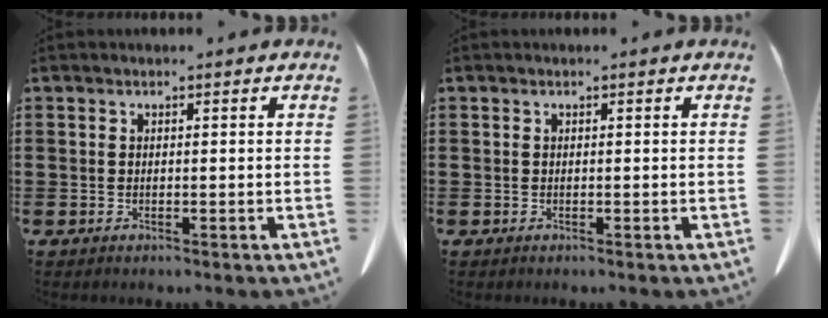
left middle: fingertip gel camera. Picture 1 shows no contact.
{"total": 0.0}